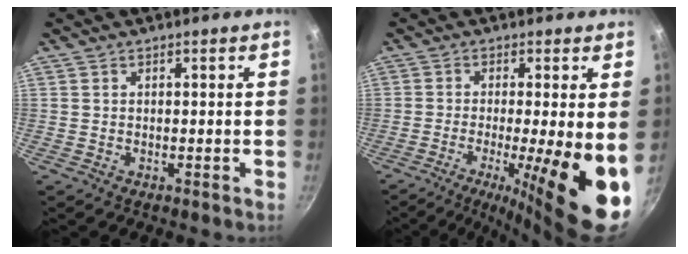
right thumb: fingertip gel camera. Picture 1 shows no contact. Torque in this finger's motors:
{"motor_torque": [0.84, 2.43, 0.48, 0.02, 0.14]}